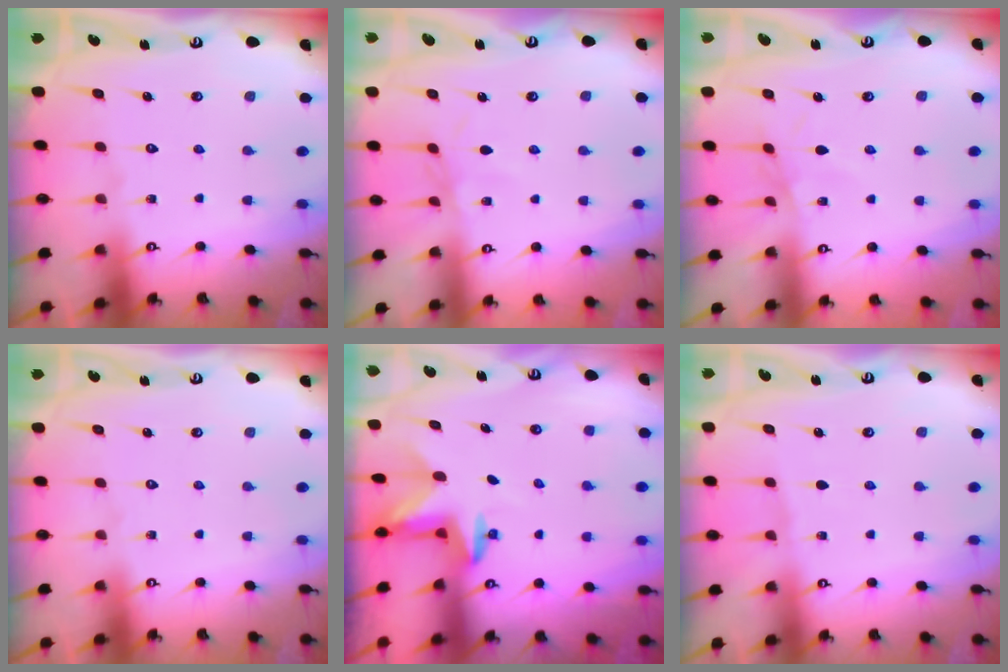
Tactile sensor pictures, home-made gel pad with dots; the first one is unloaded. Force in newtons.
{"total": 2.2, "press": 2.1, "slide": 0.5}
{"total": 2.7, "press": 2.7, "slide": 0.5}
{"total": 0.0}
{"total": 2.9, "press": 2.8, "slide": 0.7}
{"total": 1.8, "press": 1.8, "slide": 0.3}